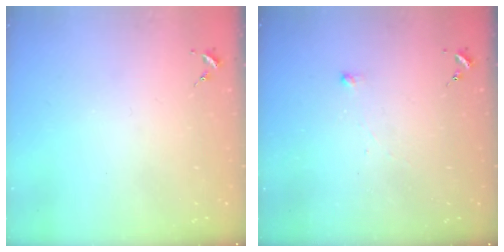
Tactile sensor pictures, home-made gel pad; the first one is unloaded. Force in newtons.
{"total": 2.5, "press": 2.5, "slide": 0.5}